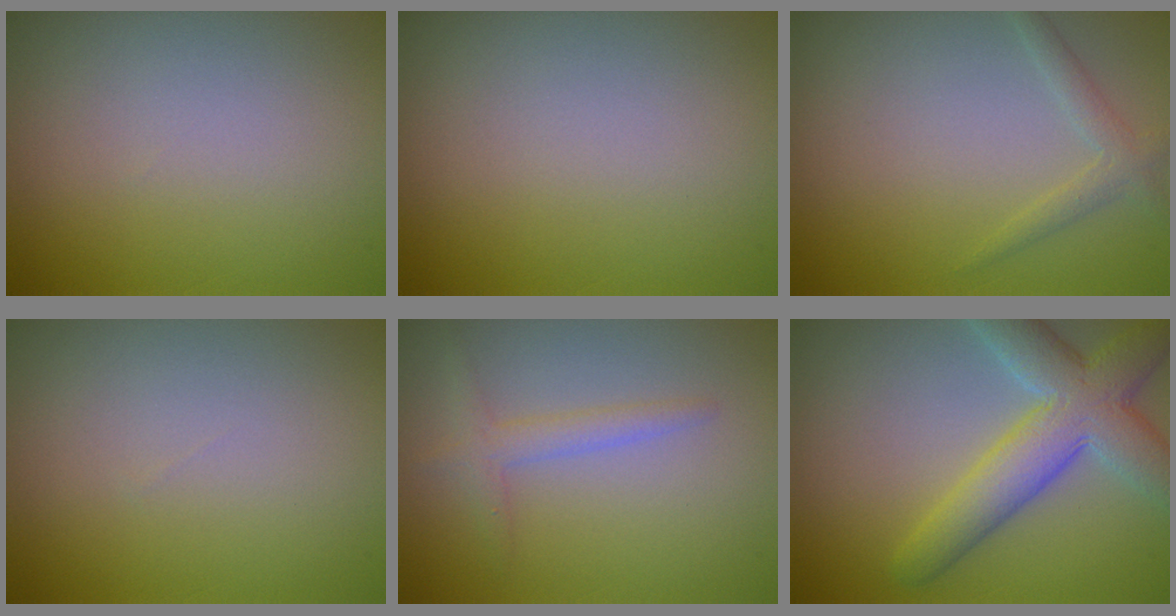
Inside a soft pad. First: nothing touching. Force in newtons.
{"total": 0.0}
{"total": 1.5, "press": 1.5, "slide": 0.1}
{"total": 0.0}
{"total": 1.8, "press": 1.8, "slide": 0.1}
{"total": 6.9, "press": 6.9, "slide": 0.4}